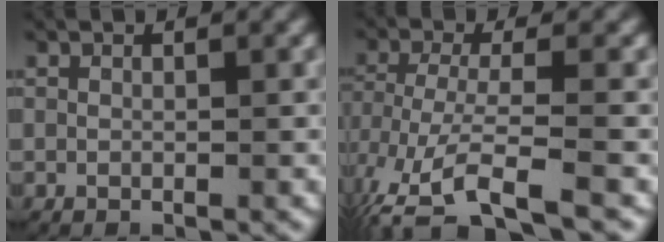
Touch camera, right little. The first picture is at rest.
{"total": 7.6, "force": [-4.8, 2.9, 5.0], "torque": [-0.123, -0.038, -0.057]}